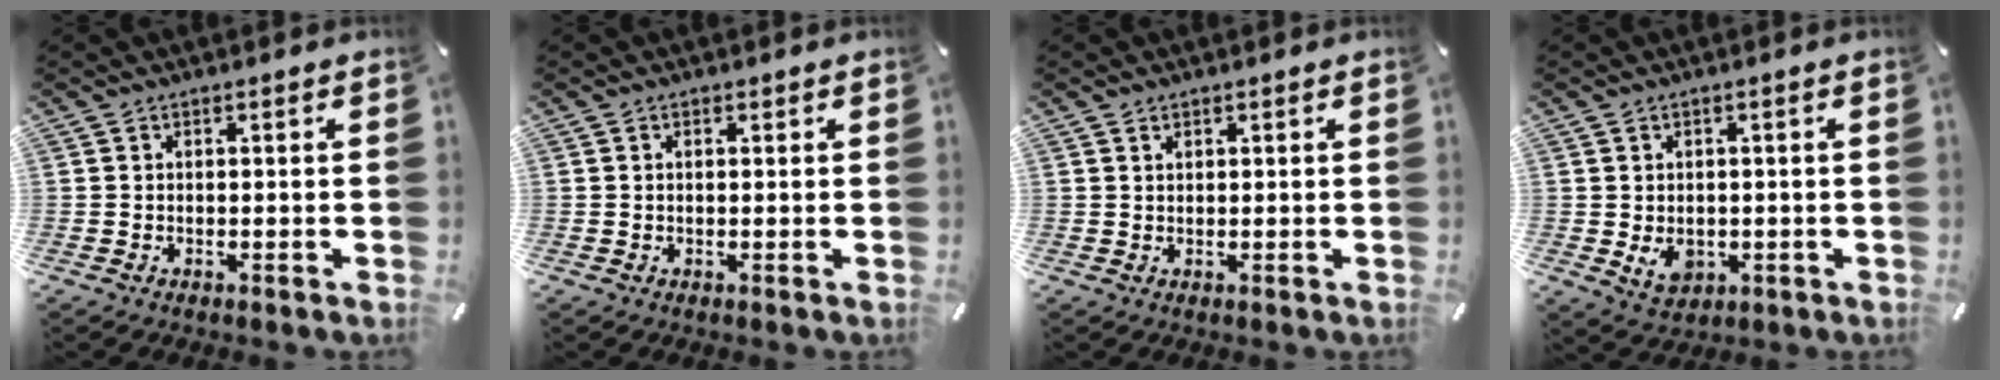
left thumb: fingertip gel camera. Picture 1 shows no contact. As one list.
[{"total": 0.8, "force": [0.2, 0.5, 0.6], "torque": [-0.014, 0.003, 0.003]}, {"total": 0.9, "force": [0.6, 0.5, 0.5], "torque": [-0.010, 0.001, 0.011]}, {"total": 4.7, "force": [-0.5, 3.8, 2.6], "torque": [-0.041, -0.004, -0.009]}]